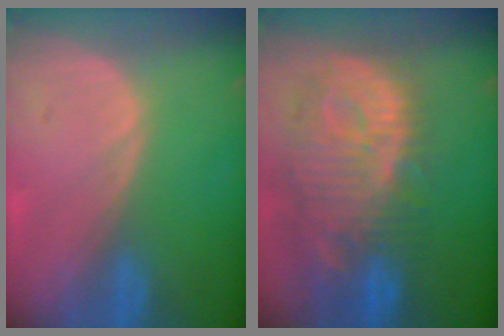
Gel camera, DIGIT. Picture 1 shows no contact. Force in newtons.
{"total": 13.3, "press": 11.6, "slide": 6.5}